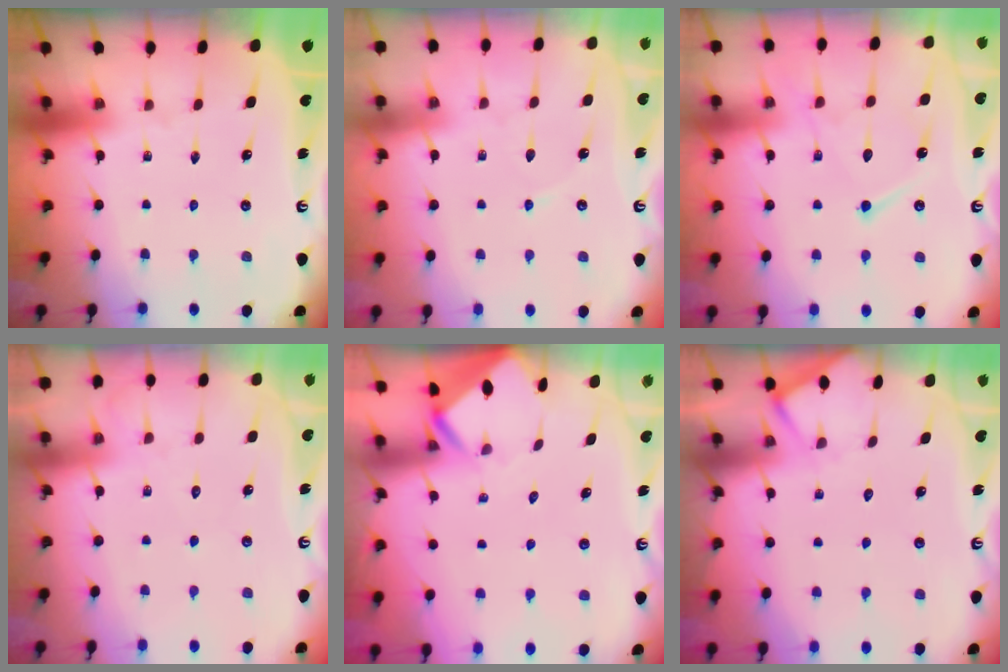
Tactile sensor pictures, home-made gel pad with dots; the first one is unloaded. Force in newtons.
{"total": 3.4, "press": 3.3, "slide": 0.5}
{"total": 12.6, "press": 12.6, "slide": 1.2}
{"total": 6.0, "press": 6.0, "slide": 0.8}
{"total": 2.9, "press": 2.9, "slide": 0.2}
{"total": 5.3, "press": 5.3, "slide": 0.3}